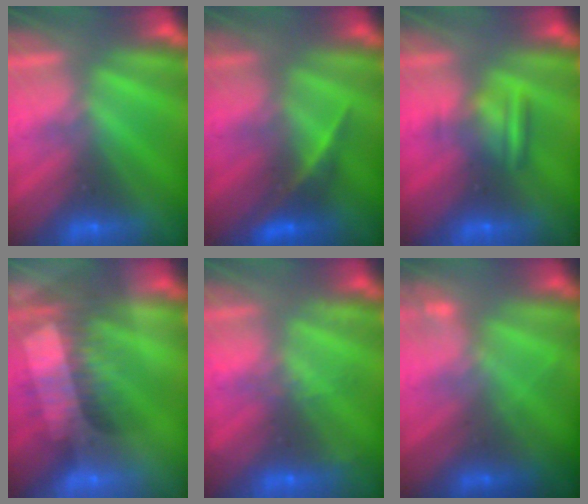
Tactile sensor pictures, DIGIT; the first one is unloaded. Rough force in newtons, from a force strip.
{"total": 2.4}
{"total": 9.3}
{"total": 3.2}
{"total": 2.3}
{"total": 2.1}